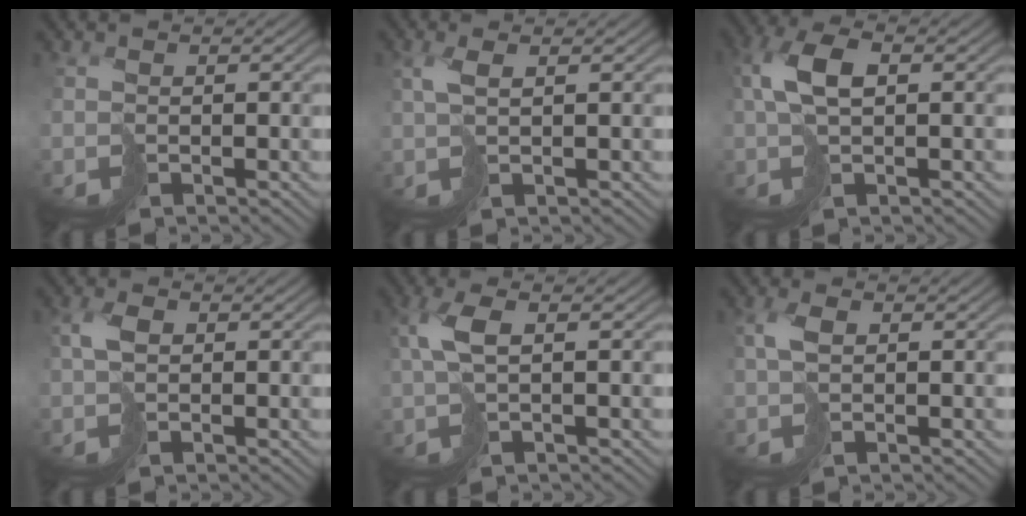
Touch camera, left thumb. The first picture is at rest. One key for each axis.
{"total": 2.6, "fx": 1.2, "fy": 0.7, "fz": 2.2, "tx": -0.042, "ty": 0.009, "tz": 0.024}
{"total": 6.3, "fx": 1.0, "fy": 3.0, "fz": 5.5, "tx": -0.115, "ty": 0.015, "tz": 0.014}
{"total": 2.7, "fx": 0.7, "fy": 1.5, "fz": 2.1, "tx": -0.046, "ty": 0.003, "tz": 0.012}
{"total": 4.7, "fx": 1.3, "fy": 1.6, "fz": 4.3, "tx": -0.089, "ty": 0.013, "tz": 0.023}
{"total": 2.5, "fx": 0.8, "fy": 1.2, "fz": 2.0, "tx": -0.048, "ty": 0.004, "tz": 0.016}